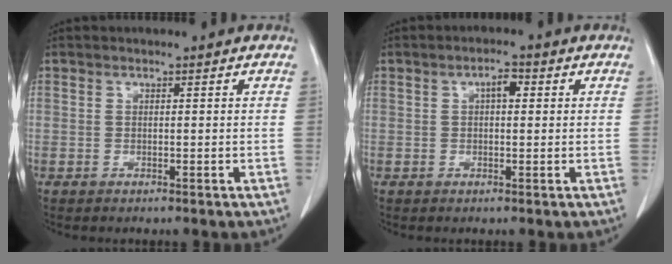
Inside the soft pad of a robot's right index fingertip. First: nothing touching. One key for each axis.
{"total": 2.4, "fx": 0.6, "fy": 1.1, "fz": 2.1, "tx": -0.032, "ty": 0.009, "tz": 0.008}